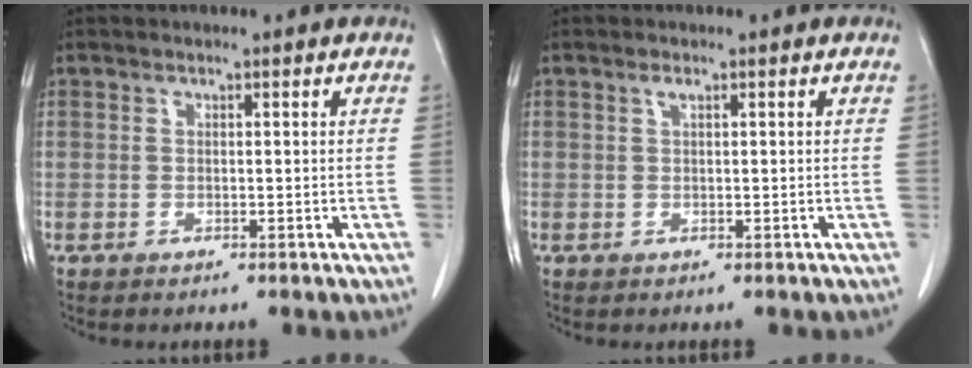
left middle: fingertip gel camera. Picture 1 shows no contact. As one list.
[{"total": 0.7, "force": [0.4, 0.1, 0.6], "torque": [-0.013, 0.001, 0.006]}]